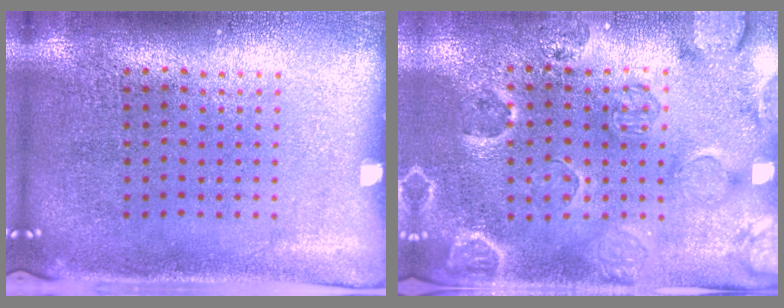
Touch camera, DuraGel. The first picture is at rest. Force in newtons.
{"total": 2.5, "press": 2.1, "slide": 1.4}